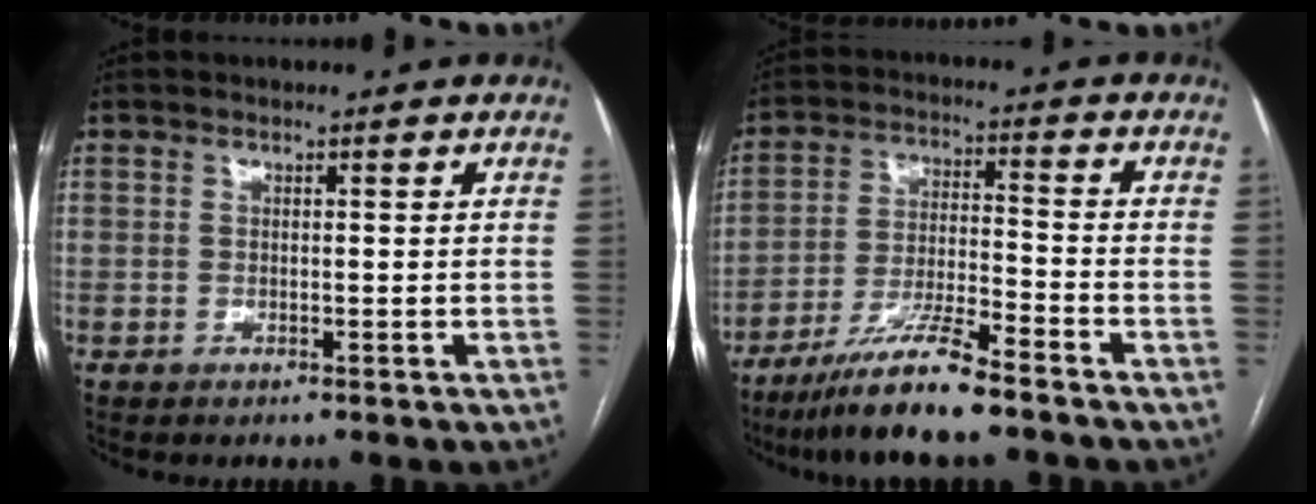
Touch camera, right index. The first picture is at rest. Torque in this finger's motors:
{"motor_torque": [1.04, -1.04, 0.48, 0.17]}